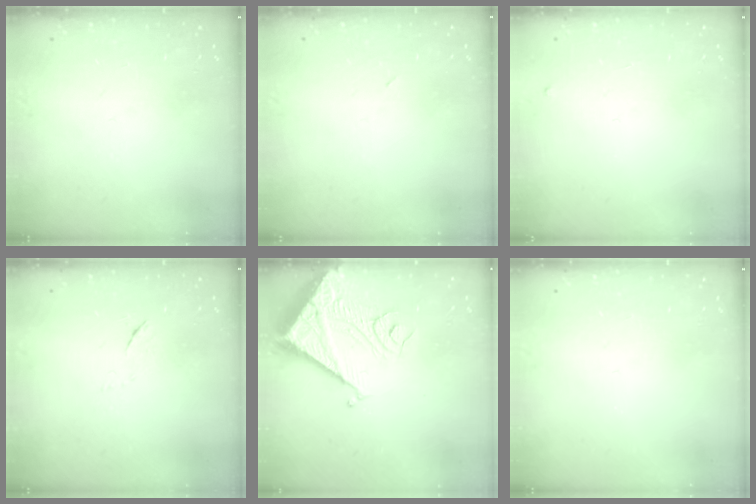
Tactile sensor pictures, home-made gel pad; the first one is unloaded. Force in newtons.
{"total": 2.1, "press": 1.9, "slide": 1.0}
{"total": 2.3, "press": 2.3, "slide": 0.3}
{"total": 3.7, "press": 3.7, "slide": 0.4}
{"total": 16.7, "press": 16.6, "slide": 2.1}
{"total": 0.0}